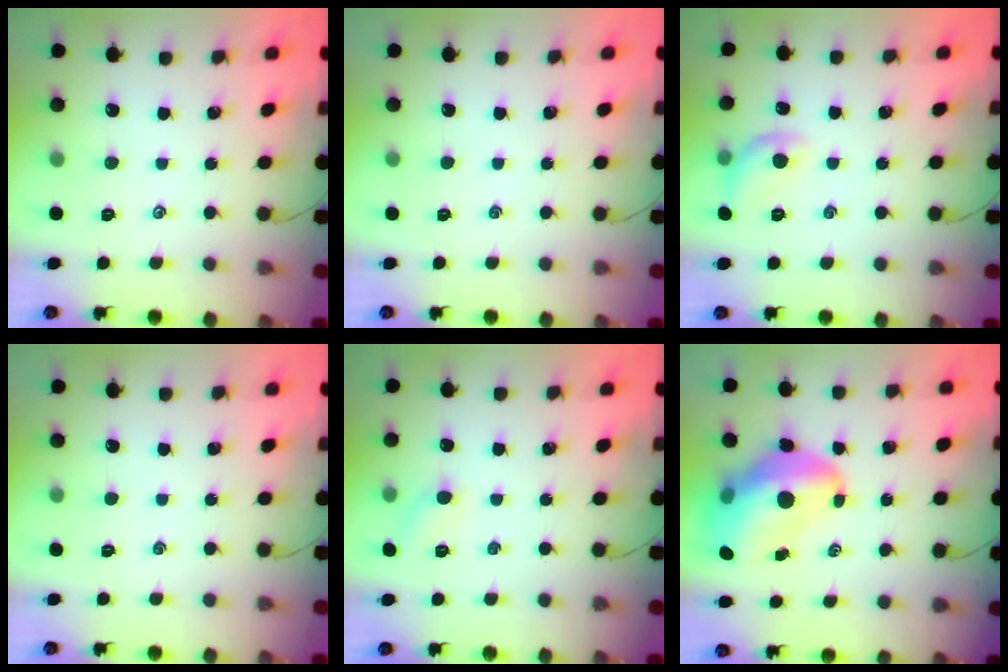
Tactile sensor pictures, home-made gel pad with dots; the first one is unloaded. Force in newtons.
{"total": 0.0}
{"total": 8.4, "press": 8.3, "slide": 1.0}
{"total": 0.0}
{"total": 5.4, "press": 5.1, "slide": 1.5}
{"total": 16.6, "press": 15.9, "slide": 4.6}